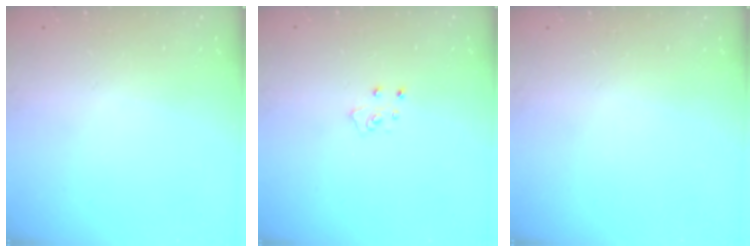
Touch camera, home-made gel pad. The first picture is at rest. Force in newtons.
{"total": 5.7, "press": 5.7, "slide": 0.4}
{"total": 0.0}